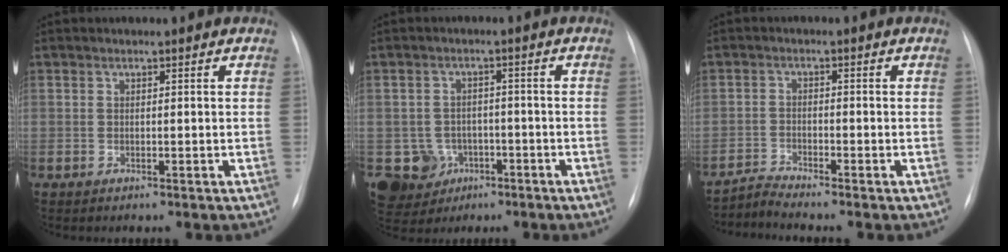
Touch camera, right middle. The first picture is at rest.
{"total": 6.6, "force": [-2.6, 6.0, 1.1], "torque": [-0.023, 0.009, -0.033]}
{"total": 2.7, "force": [-2.5, -1.0, -0.6], "torque": [0.006, -0.020, -0.049]}